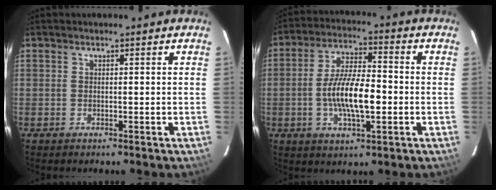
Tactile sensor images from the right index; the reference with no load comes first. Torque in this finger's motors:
{"motor_torque": [1.07, -0.21, 0.76, 0.17]}